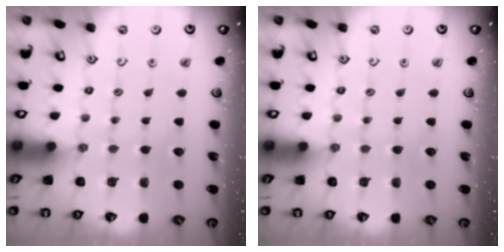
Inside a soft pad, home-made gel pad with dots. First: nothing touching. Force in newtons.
{"total": 0.0}